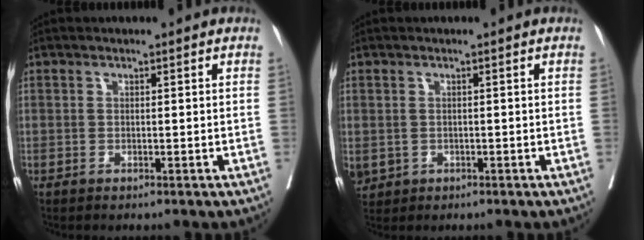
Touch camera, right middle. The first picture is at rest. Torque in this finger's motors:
{"motor_torque": [-0.14, -0.02, 0.00, 0.00]}